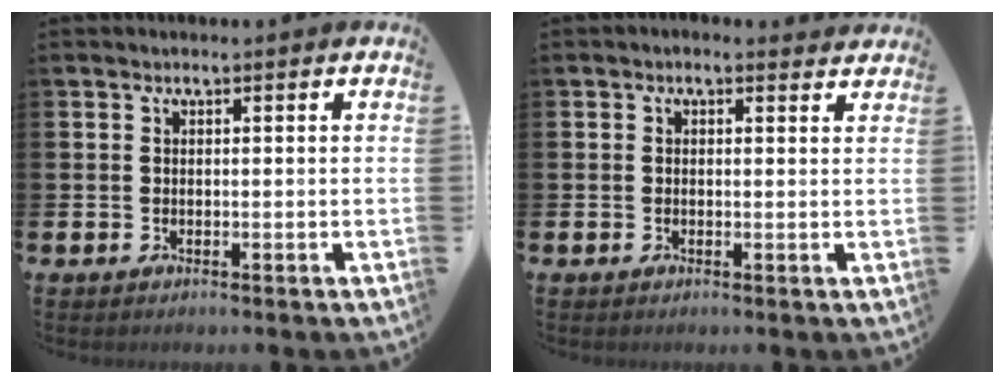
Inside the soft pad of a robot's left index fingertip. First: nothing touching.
{"total": 0.7, "force": [0.4, 0.4, 0.3], "torque": [-0.004, 0.005, 0.005]}